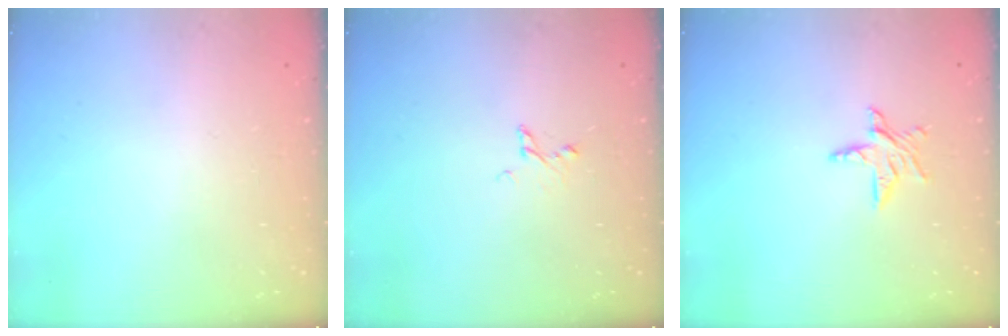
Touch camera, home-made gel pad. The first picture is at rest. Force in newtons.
{"total": 3.1, "press": 3.1, "slide": 0.4}
{"total": 5.8, "press": 5.8, "slide": 0.2}